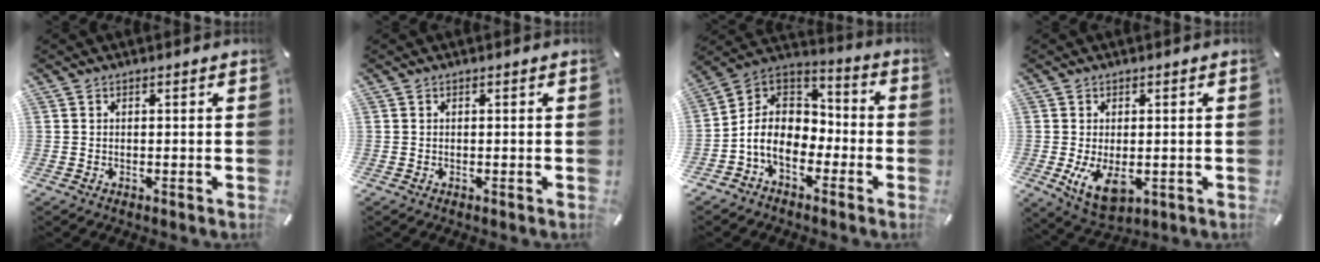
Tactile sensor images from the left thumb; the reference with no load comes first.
{"total": 0.0}
{"total": 10.3, "force": [-4.5, 7.8, 5.1], "torque": [-0.131, 0.008, -0.088]}
{"total": 7.4, "force": [-1.0, 4.4, 5.8], "torque": [-0.112, -0.018, -0.020]}